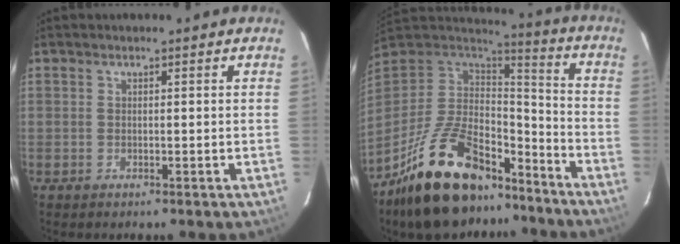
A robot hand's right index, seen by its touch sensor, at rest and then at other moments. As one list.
[{"total": 25.5, "force": [-17.5, 11.3, 14.6], "torque": [-0.282, 0.002, -0.270]}]